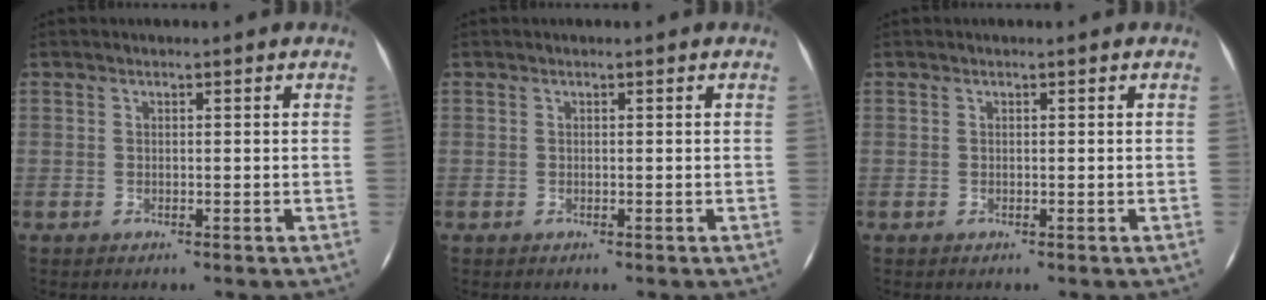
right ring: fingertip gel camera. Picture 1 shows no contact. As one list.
[{"total": 0.0}, {"total": 0.0}]